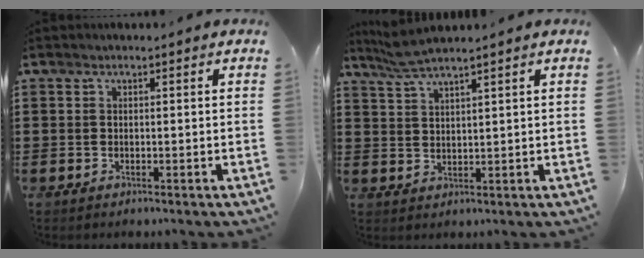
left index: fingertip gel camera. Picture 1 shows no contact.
{"total": 3.7, "force": [3.1, 0.1, 2.0], "torque": [-0.046, -0.004, 0.056]}